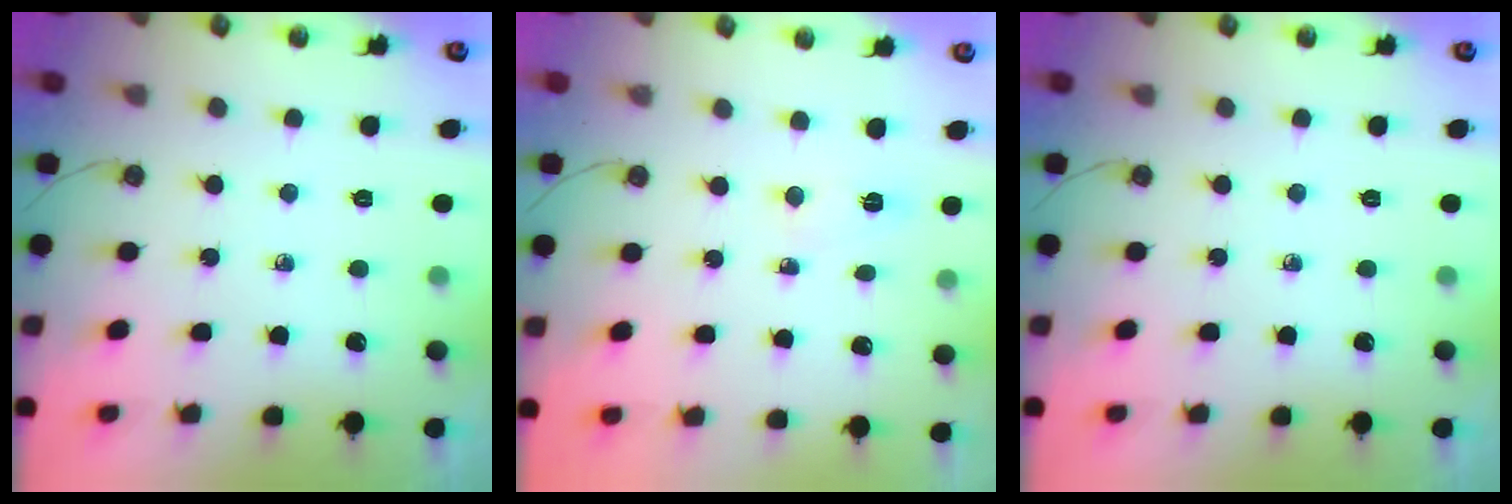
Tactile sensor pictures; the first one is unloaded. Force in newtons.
{"total": 2.9, "press": 2.7, "slide": 1.2}
{"total": 0.0}